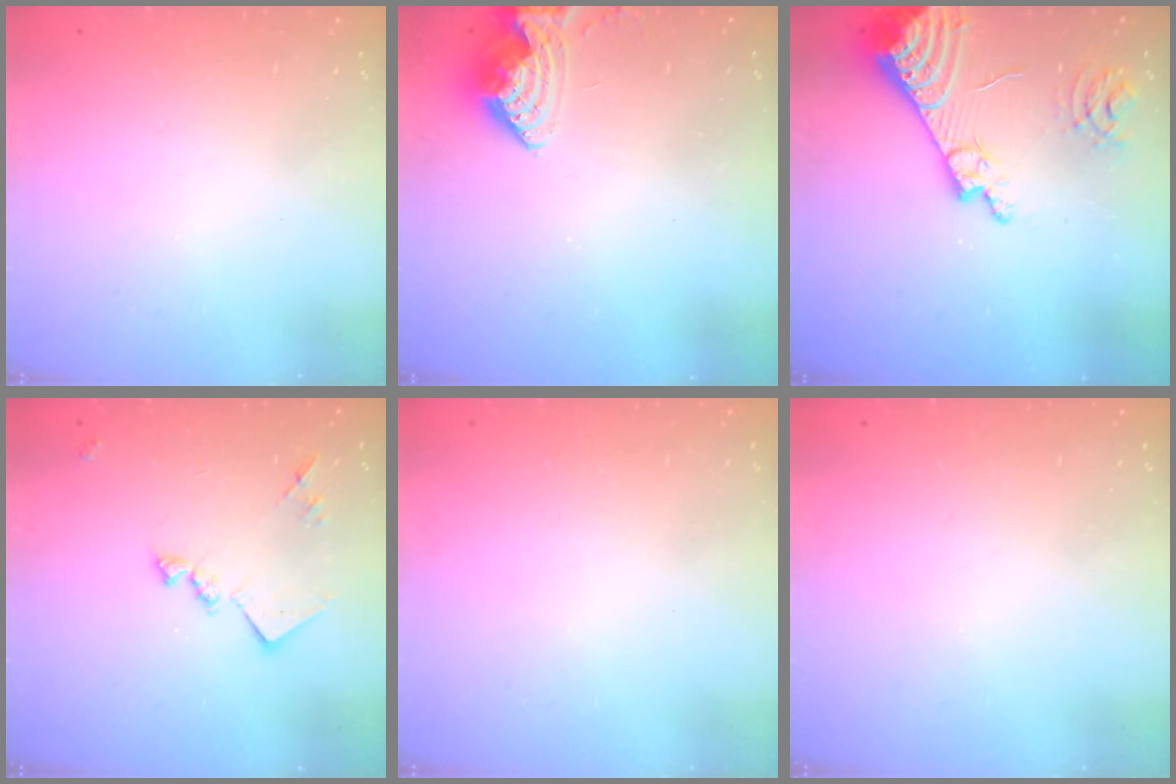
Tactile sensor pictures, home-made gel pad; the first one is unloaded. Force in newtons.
{"total": 9.4, "press": 9.4, "slide": 0.4}
{"total": 14.2, "press": 14.1, "slide": 1.9}
{"total": 11.9, "press": 11.9, "slide": 0.6}
{"total": 0.0}
{"total": 0.0}